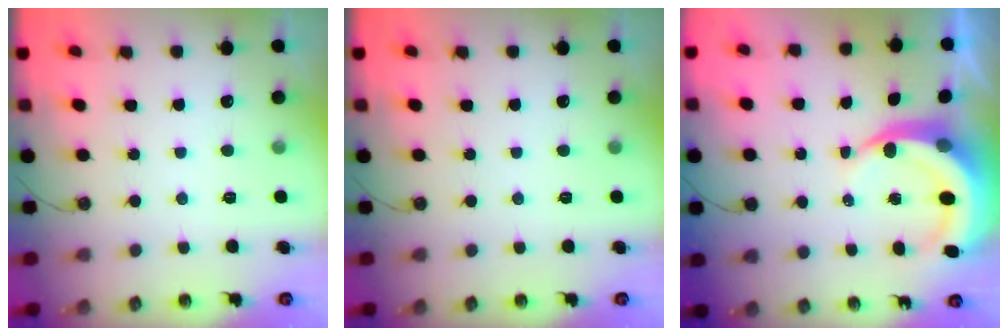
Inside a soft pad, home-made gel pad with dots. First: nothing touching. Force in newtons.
{"total": 0.0}
{"total": 8.7, "press": 8.6, "slide": 1.3}